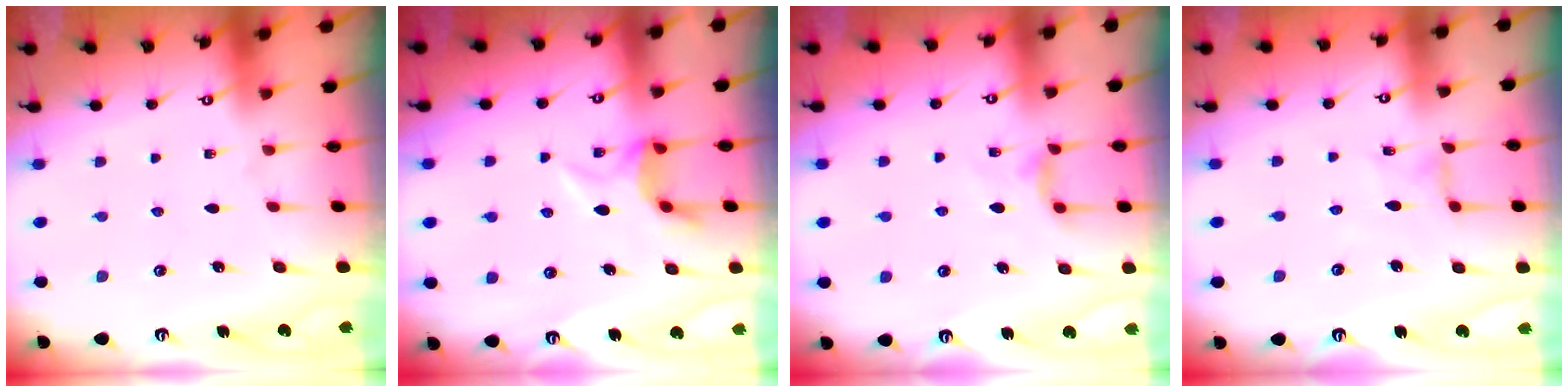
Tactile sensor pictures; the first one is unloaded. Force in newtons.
{"total": 5.6, "press": 5.5, "slide": 1.2}
{"total": 5.2, "press": 5.1, "slide": 0.6}
{"total": 0.7, "press": 0.7, "slide": 0.0}